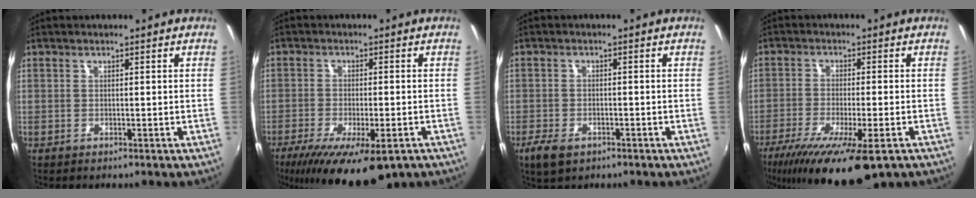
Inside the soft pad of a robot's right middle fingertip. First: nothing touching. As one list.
[{"total": 16.2, "force": [-10.3, 5.3, 11.4], "torque": [-0.217, -0.053, -0.155]}, {"total": 5.0, "force": [-3.0, 2.6, 2.9], "torque": [-0.073, -0.013, -0.054]}, {"total": 16.9, "force": [-10.9, 3.6, 12.4], "torque": [-0.238, -0.063, -0.175]}]